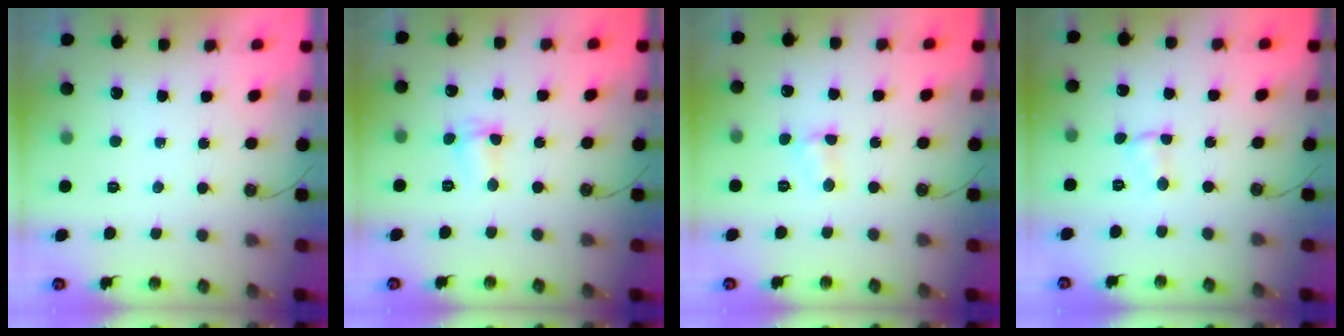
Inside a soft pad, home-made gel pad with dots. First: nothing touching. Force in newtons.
{"total": 2.5, "press": 2.5, "slide": 0.5}
{"total": 3.9, "press": 3.9, "slide": 0.4}
{"total": 1.0, "press": 0.9, "slide": 0.5}